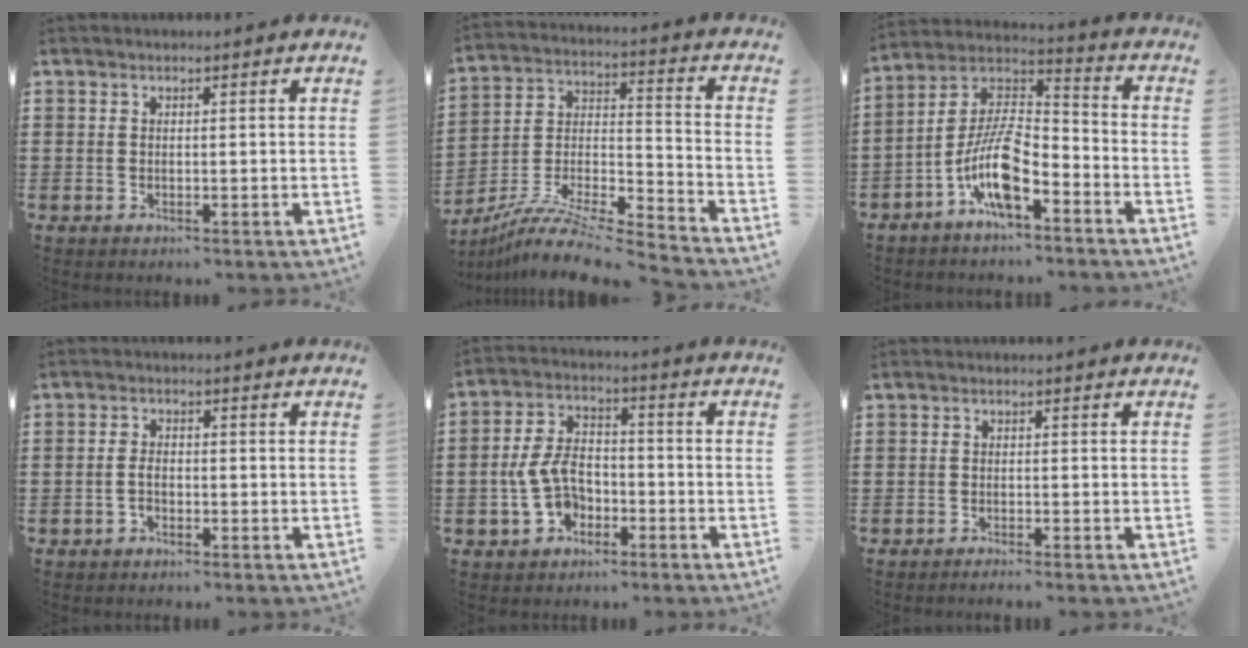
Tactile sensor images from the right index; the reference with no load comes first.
{"total": 9.9, "force": [-8.8, 1.6, 4.4], "torque": [-0.086, 0.008, -0.176]}
{"total": 10.9, "force": [-5.7, 3.6, 8.6], "torque": [-0.197, -0.010, -0.114]}
{"total": 2.0, "force": [-0.8, 1.0, 1.6], "torque": [-0.042, -0.003, -0.017]}
{"total": 7.0, "force": [-2.3, 4.6, 4.7], "torque": [-0.120, 0.000, -0.050]}
{"total": 0.9, "force": [-0.9, -0.2, 0.2], "torque": [-0.004, -0.001, -0.017]}